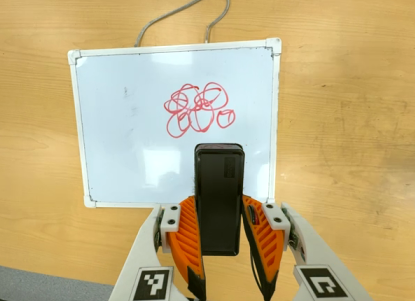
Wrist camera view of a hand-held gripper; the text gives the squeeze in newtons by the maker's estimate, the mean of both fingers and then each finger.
{"total": 4.2, "left": 2.8, "right": 5.6}